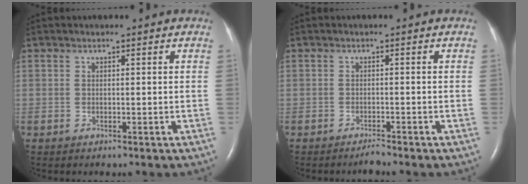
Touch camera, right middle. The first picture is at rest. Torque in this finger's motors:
{"motor_torque": [-0.20, 0.21, -0.03, -0.01]}